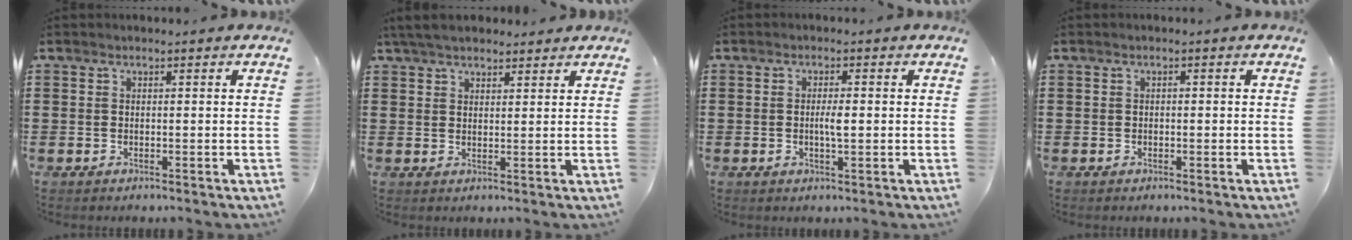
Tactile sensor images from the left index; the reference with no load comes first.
{"total": 4.3, "force": [3.7, 1.1, 1.9], "torque": [-0.047, -0.001, 0.070]}
{"total": 2.6, "force": [-0.2, 0.6, 2.5], "torque": [-0.049, 0.000, -0.004]}
{"total": 0.6, "force": [-0.2, 0.4, 0.4], "torque": [-0.010, -0.001, -0.004]}